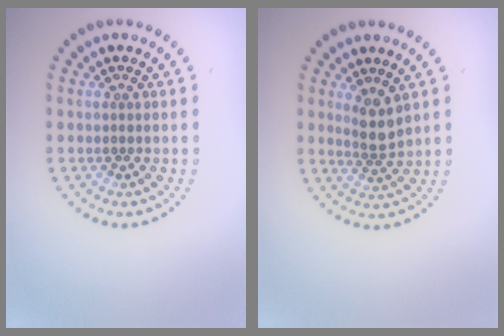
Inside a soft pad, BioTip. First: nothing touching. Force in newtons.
{"total": 2.5, "press": 2.0, "slide": 1.5}